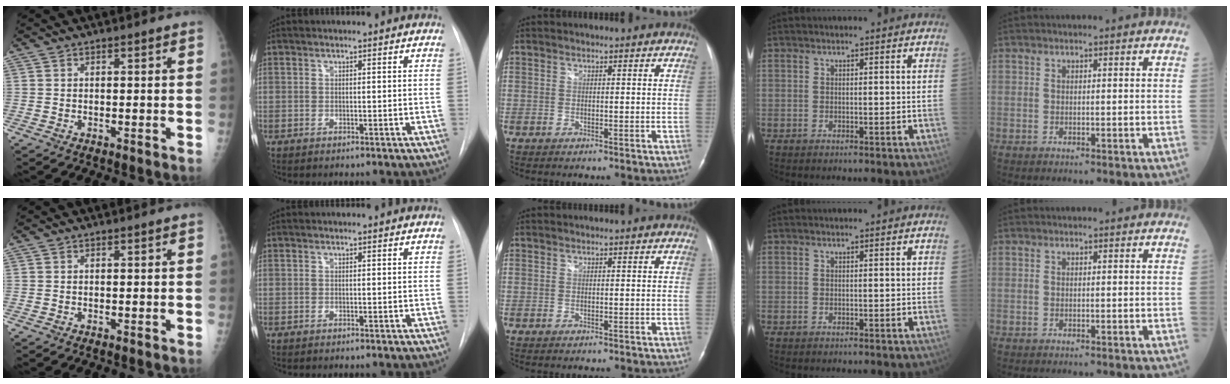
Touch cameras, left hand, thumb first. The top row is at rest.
{}